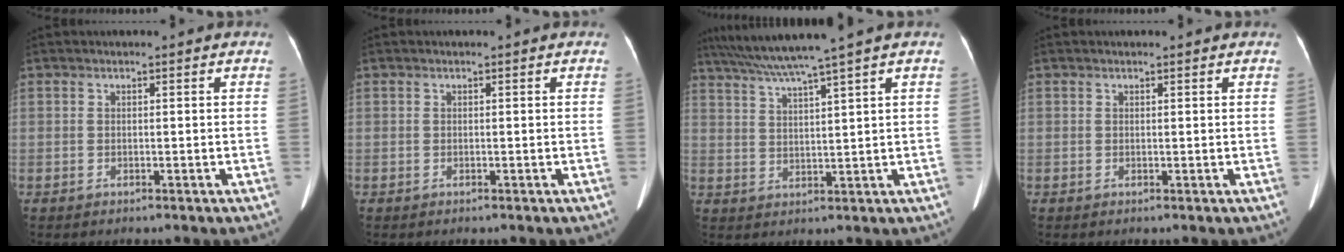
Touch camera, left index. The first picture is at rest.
{"total": 0.0}
{"total": 8.4, "force": [6.7, -2.2, 4.5], "torque": [-0.080, 0.015, 0.119]}
{"total": 1.3, "force": [1.1, 0.2, 0.6], "torque": [-0.008, 0.016, 0.012]}